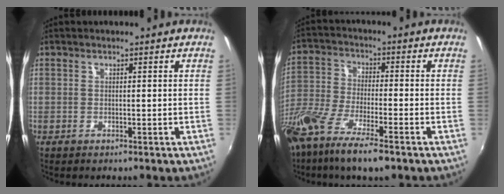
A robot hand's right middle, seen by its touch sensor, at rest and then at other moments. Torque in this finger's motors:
{"motor_torque": [1.08, -1.06, 0.68, 0.21]}